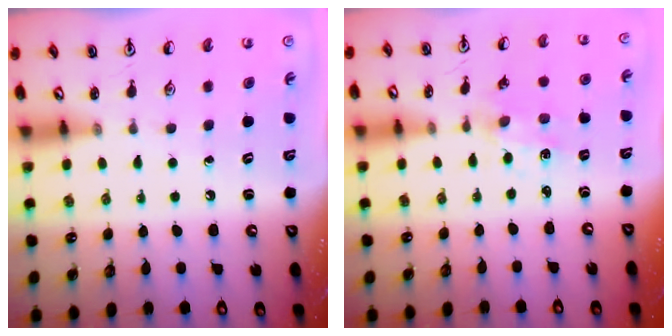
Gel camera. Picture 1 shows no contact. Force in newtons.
{"total": 1.7, "press": 1.7, "slide": 0.3}